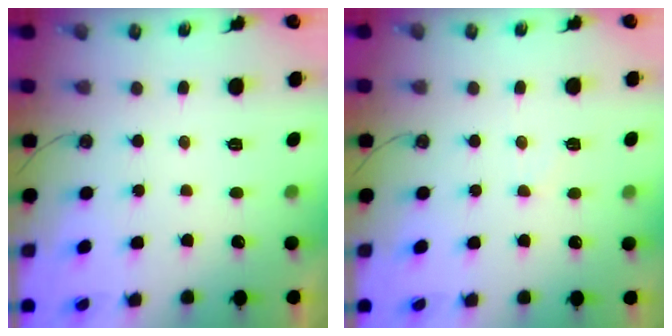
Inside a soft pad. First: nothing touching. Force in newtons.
{"total": 5.5, "press": 5.4, "slide": 0.7}